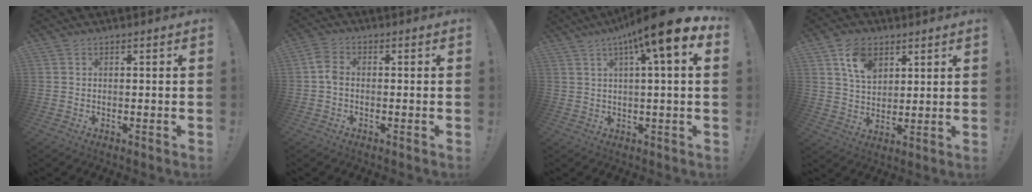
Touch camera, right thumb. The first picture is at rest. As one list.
[{"total": 4.5, "force": [-0.4, 2.9, 3.4], "torque": [-0.064, 0.012, -0.004]}, {"total": 12.0, "force": [5.7, 0.4, 10.6], "torque": [-0.172, -0.029, 0.083]}, {"total": 10.4, "force": [5.8, 6.9, 5.3], "torque": [-0.082, -0.019, 0.109]}]